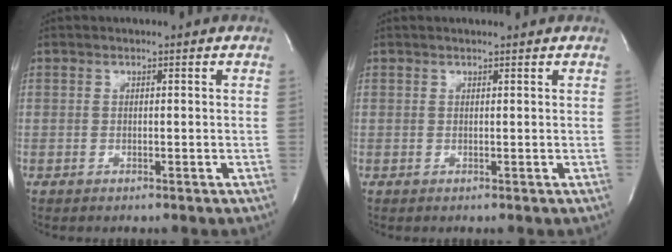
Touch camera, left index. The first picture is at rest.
{"total": 1.5, "force": [1.3, 0.0, 0.6], "torque": [-0.009, 0.014, 0.021]}